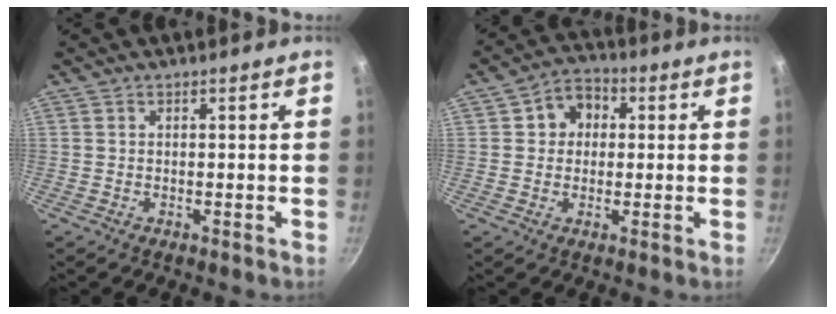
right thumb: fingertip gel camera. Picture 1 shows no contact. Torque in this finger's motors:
{"motor_torque": [-0.32, 0.15, 0.08, 0.04, 0.17]}